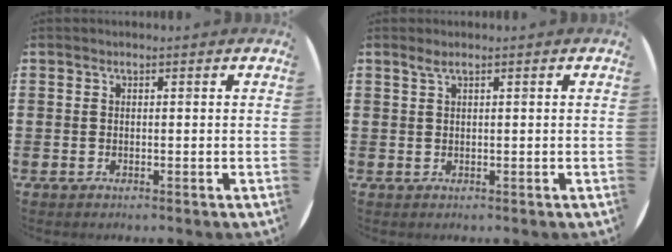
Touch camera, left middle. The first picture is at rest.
{"total": 0.9, "force": [0.6, 0.0, 0.7], "torque": [-0.013, 0.002, 0.010]}